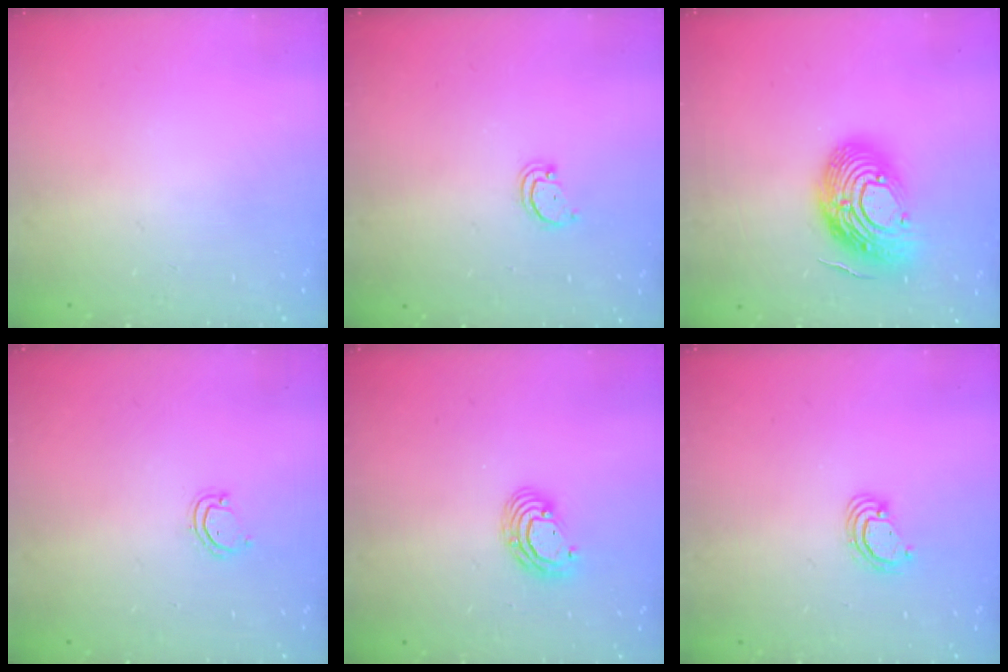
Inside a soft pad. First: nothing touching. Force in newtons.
{"total": 2.1, "press": 2.1, "slide": 0.2}
{"total": 16.9, "press": 16.9, "slide": 1.2}
{"total": 3.5, "press": 3.5, "slide": 0.3}
{"total": 6.5, "press": 6.5, "slide": 0.2}
{"total": 3.8, "press": 3.8, "slide": 0.4}